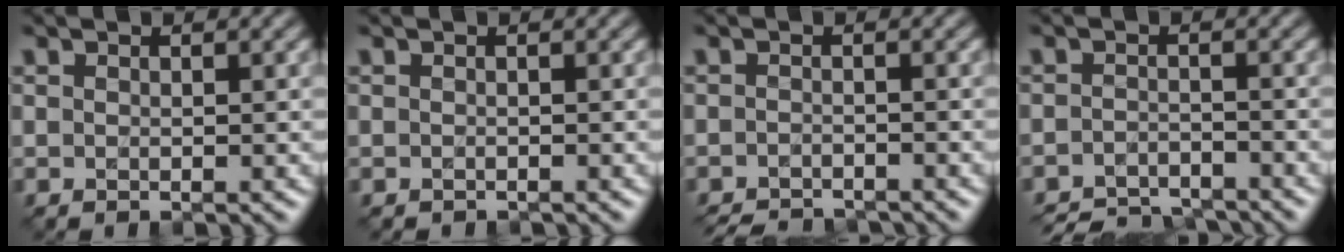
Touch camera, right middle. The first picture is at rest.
{"total": 0.0}
{"total": 4.2, "force": [-4.1, 0.5, 0.7], "torque": [-0.012, -0.008, -0.065]}
{"total": 5.5, "force": [-5.3, 0.9, 1.1], "torque": [-0.012, -0.012, -0.089]}